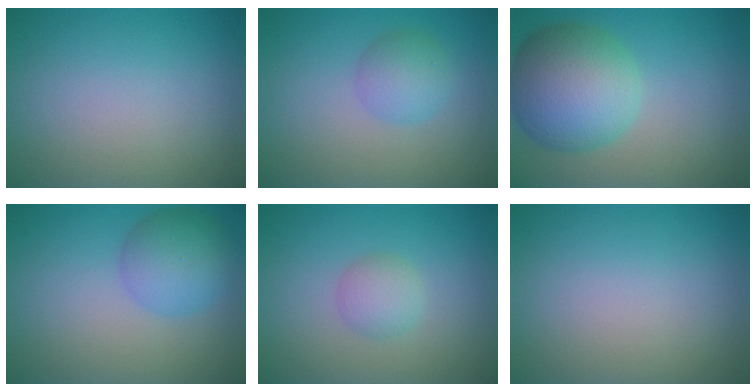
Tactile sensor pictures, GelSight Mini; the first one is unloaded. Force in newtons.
{"total": 2.7, "press": 2.7, "slide": 0.1}
{"total": 8.8, "press": 8.8, "slide": 0.3}
{"total": 4.4, "press": 4.4, "slide": 0.2}
{"total": 2.0, "press": 2.0, "slide": 0.1}
{"total": 0.0}